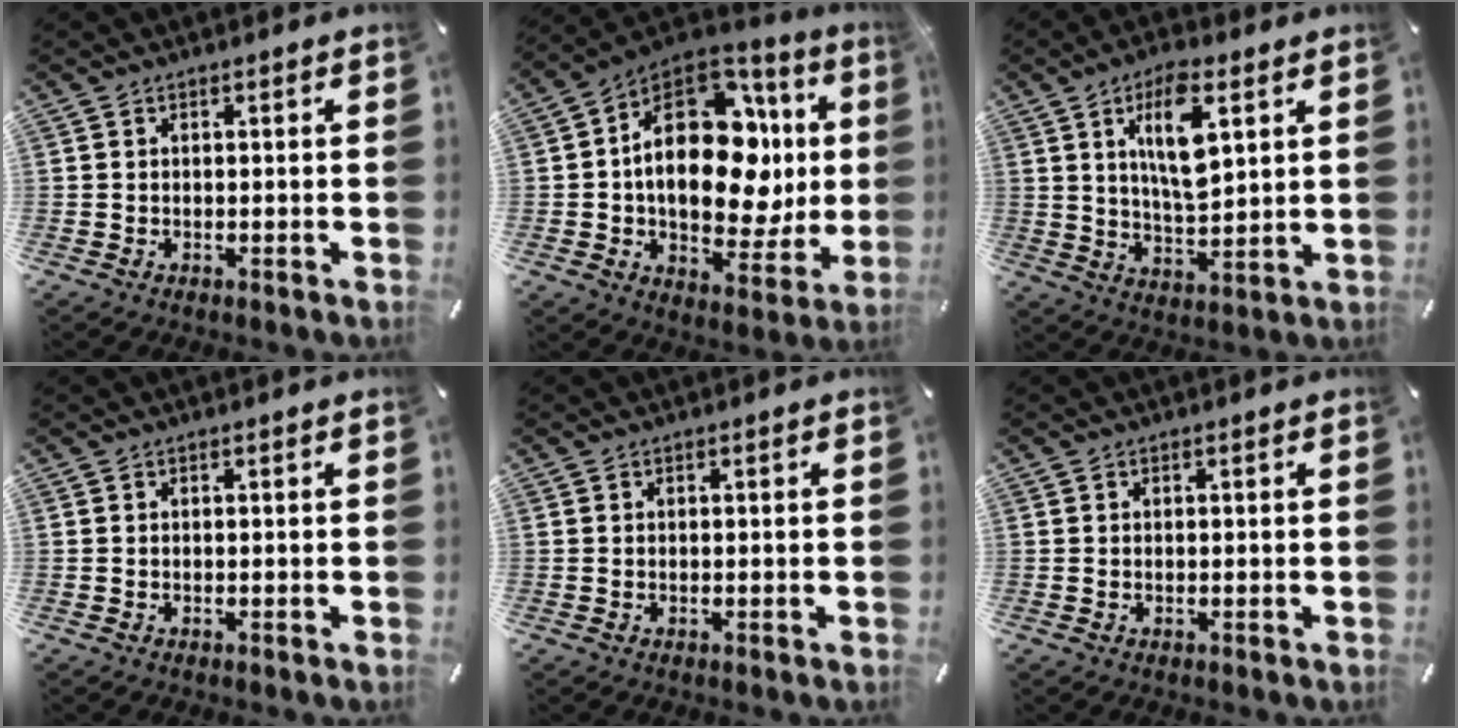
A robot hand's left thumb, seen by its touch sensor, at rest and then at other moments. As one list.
[{"total": 24.5, "force": [2.6, 15.4, 18.8], "torque": [-0.292, -0.018, 0.051]}, {"total": 11.4, "force": [4.7, 4.2, 9.4], "torque": [-0.172, -0.013, 0.074]}, {"total": 0.0}, {"total": 0.0}, {"total": 0.0}]